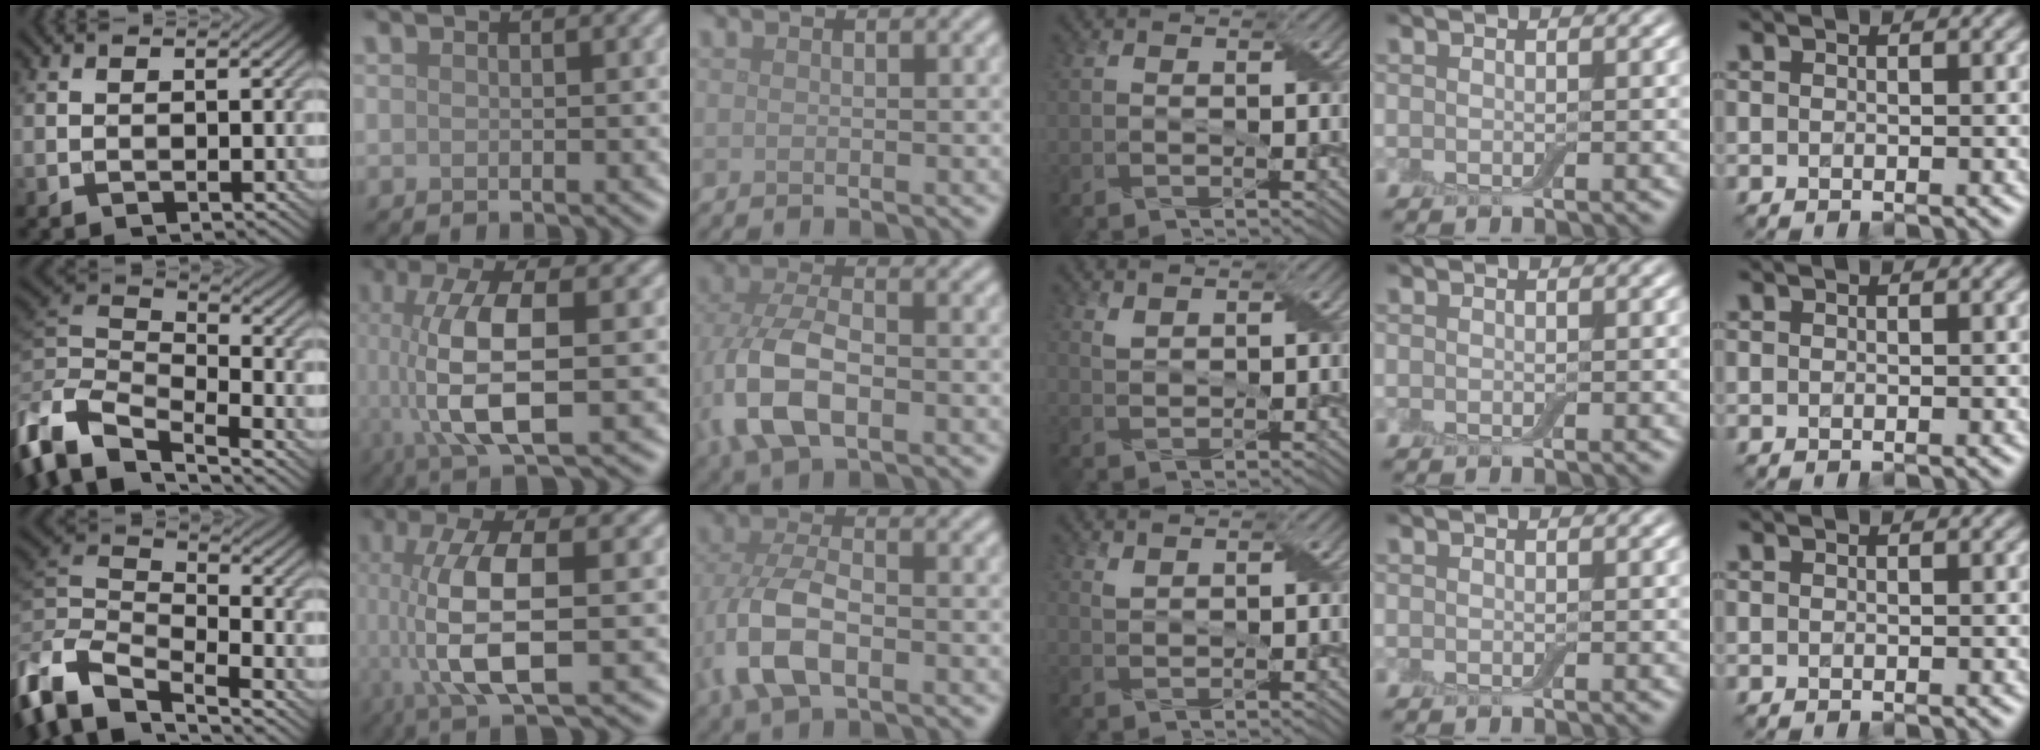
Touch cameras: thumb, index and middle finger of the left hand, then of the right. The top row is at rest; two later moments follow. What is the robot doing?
{"motion": "wrap", "object": "adhesive wrap"}